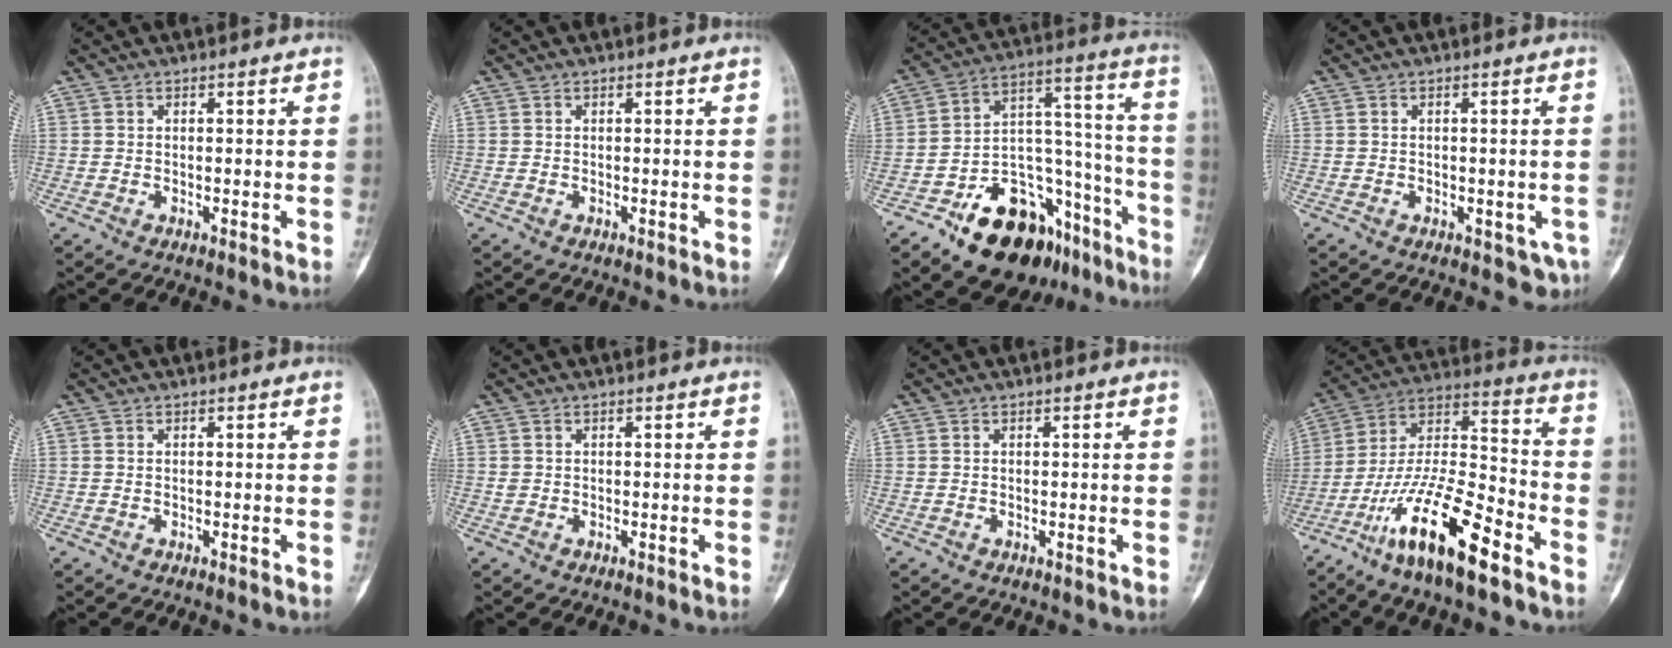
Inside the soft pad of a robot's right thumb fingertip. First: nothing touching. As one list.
[{"total": 0.0}, {"total": 22.9, "force": [-14.1, 12.6, 13.0], "torque": [-0.136, 0.117, -0.217]}, {"total": 3.1, "force": [-1.1, 2.1, 2.1], "torque": [-0.011, 0.000, -0.006]}, {"total": 0.0}, {"total": 0.6, "force": [0.1, 0.6, 0.3], "torque": [-0.002, 0.002, 0.002]}, {"total": 0.0}, {"total": 18.2, "force": [-11.1, 4.6, 13.7], "torque": [-0.260, 0.073, -0.206]}]